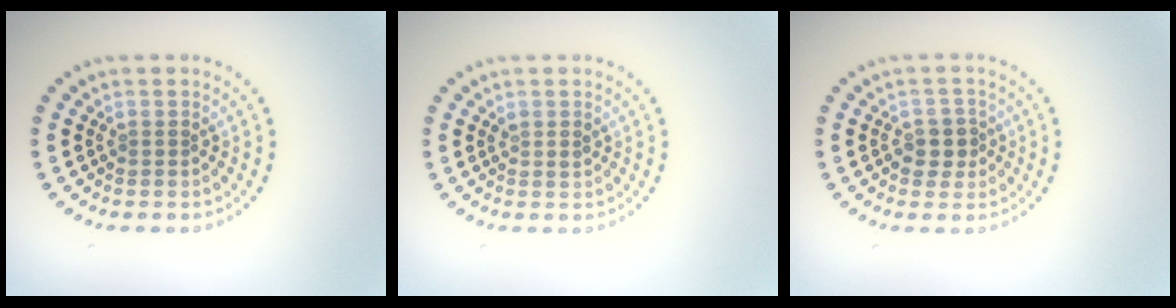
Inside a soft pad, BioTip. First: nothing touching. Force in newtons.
{"total": 0.8, "press": 0.7, "slide": 0.3}
{"total": 2.4, "press": 2.2, "slide": 0.8}